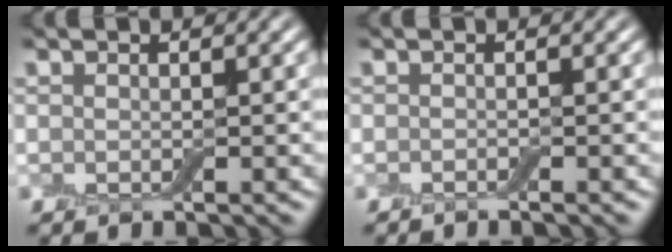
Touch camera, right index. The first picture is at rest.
{"total": 0.6, "force": [-0.6, -0.2, 0.1], "torque": [0.000, -0.002, -0.010]}